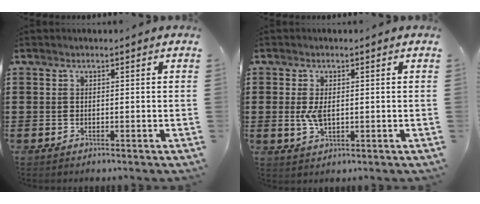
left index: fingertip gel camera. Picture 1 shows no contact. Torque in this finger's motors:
{"motor_torque": [0.41, 0.86, 0.18, 0.04]}